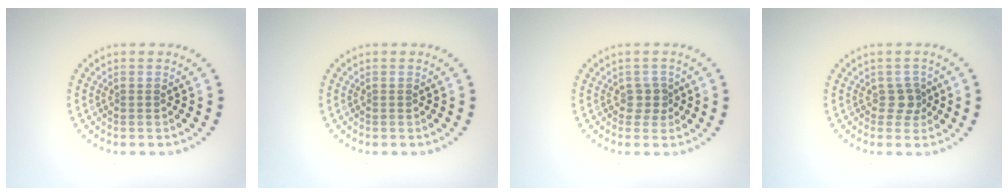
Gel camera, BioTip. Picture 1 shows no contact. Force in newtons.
{"total": 0.0}
{"total": 1.5, "press": 1.2, "slide": 0.9}
{"total": 1.5, "press": 1.2, "slide": 0.9}